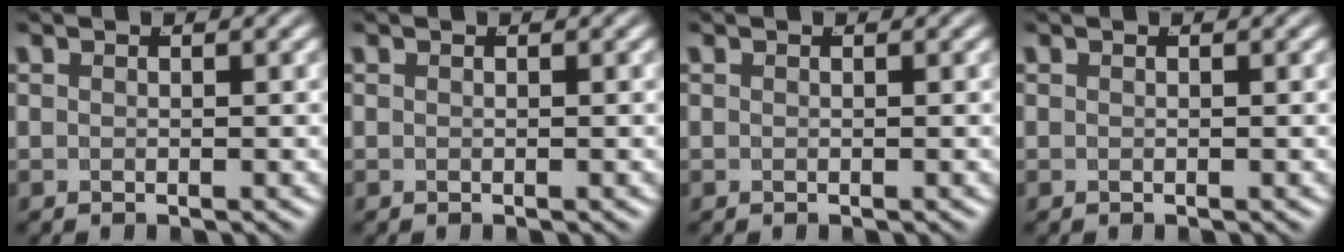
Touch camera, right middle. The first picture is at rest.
{"total": 0.0}
{"total": 0.0}
{"total": 0.0}